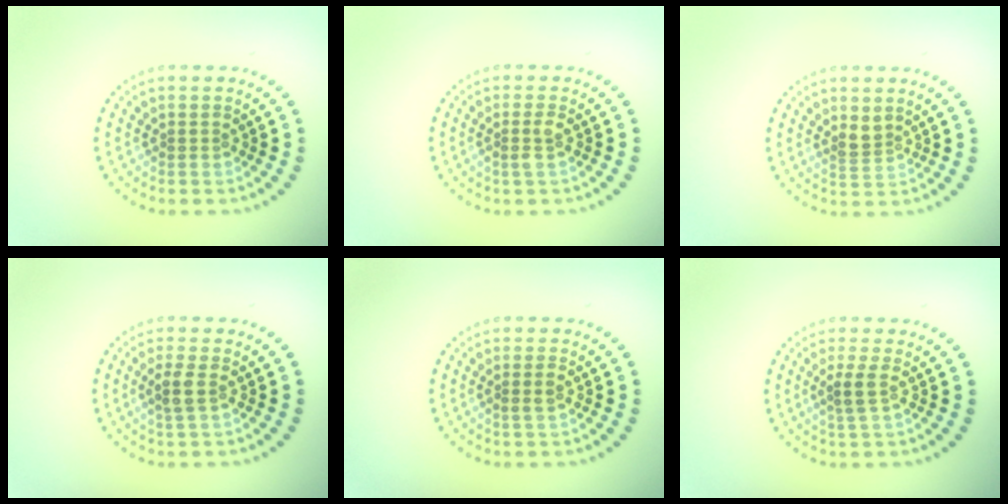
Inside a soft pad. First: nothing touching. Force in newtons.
{"total": 1.2, "press": 1.1, "slide": 0.4}
{"total": 1.6, "press": 1.3, "slide": 1.0}
{"total": 1.7, "press": 1.5, "slide": 0.8}
{"total": 1.0, "press": 0.9, "slide": 0.3}
{"total": 1.7, "press": 1.2, "slide": 1.2}